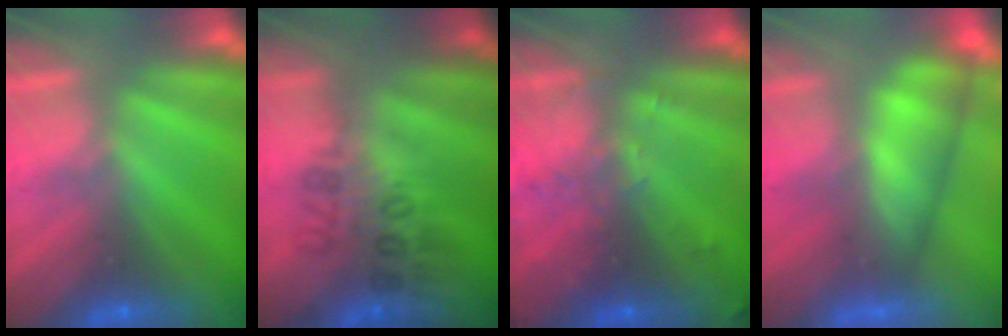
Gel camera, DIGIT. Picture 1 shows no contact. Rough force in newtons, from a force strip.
{"total": 2.9}
{"total": 2.9}
{"total": 4.7}